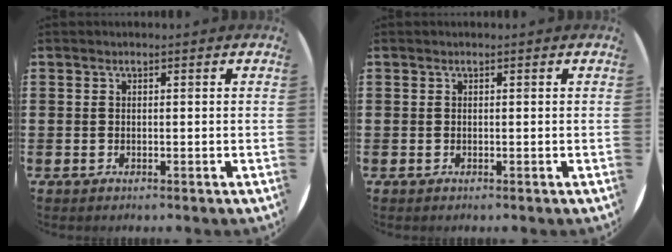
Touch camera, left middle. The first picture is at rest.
{"total": 0.0}